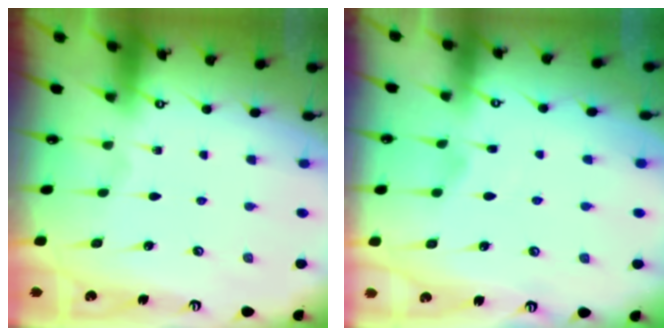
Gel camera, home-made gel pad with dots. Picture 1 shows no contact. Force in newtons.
{"total": 2.2, "press": 2.2, "slide": 0.5}